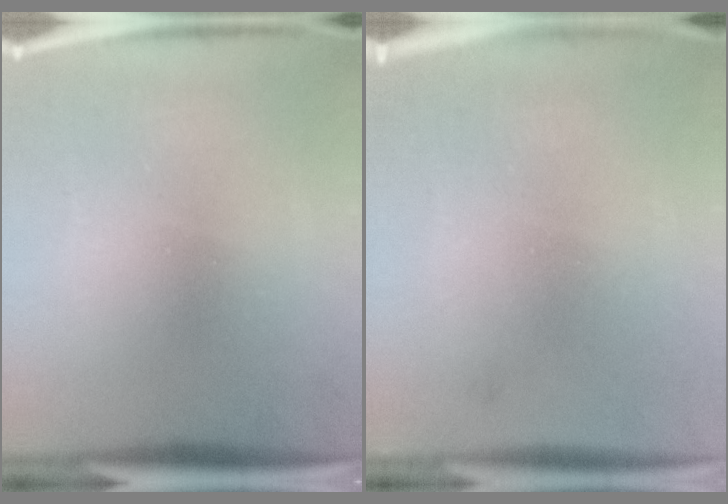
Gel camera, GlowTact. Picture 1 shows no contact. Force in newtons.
{"total": 1.1}